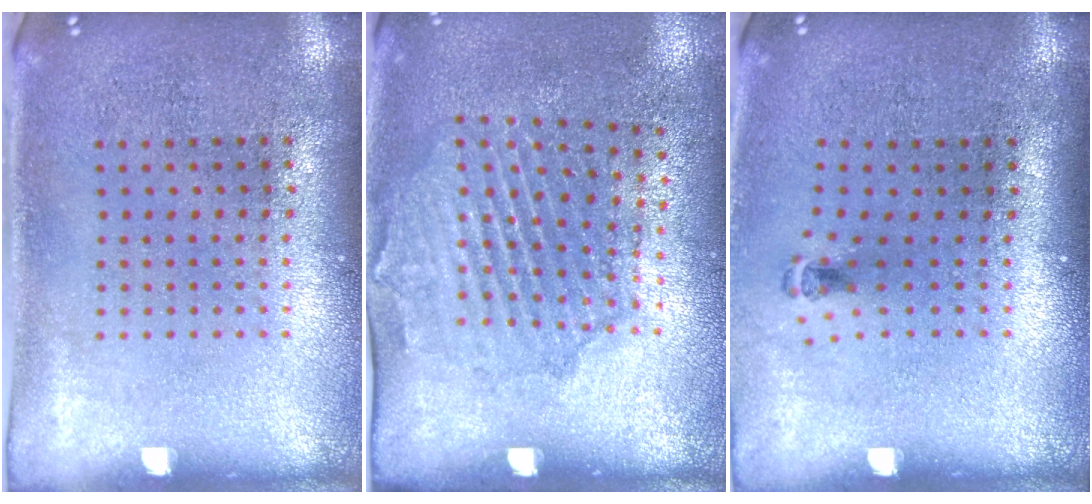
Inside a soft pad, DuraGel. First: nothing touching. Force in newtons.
{"total": 1.6, "press": 1.4, "slide": 0.8}
{"total": 0.5, "press": 0.3, "slide": 0.4}